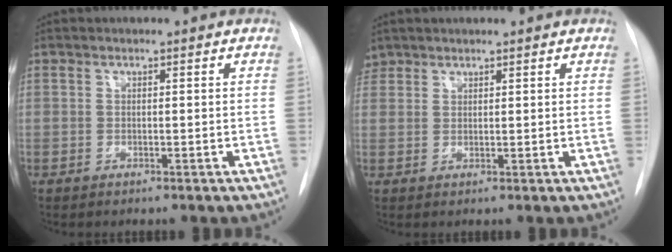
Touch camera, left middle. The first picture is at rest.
{"total": 3.1, "force": [2.5, 1.8, -0.1], "torque": [0.007, 0.010, 0.049]}